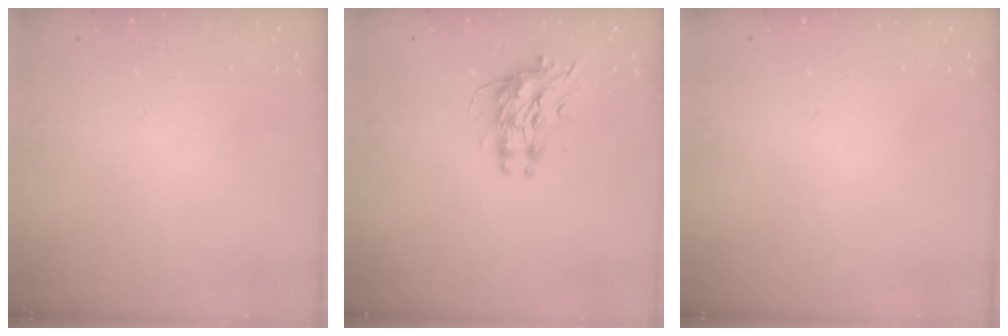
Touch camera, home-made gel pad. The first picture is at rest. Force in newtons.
{"total": 9.0, "press": 9.0, "slide": 0.7}
{"total": 0.0}